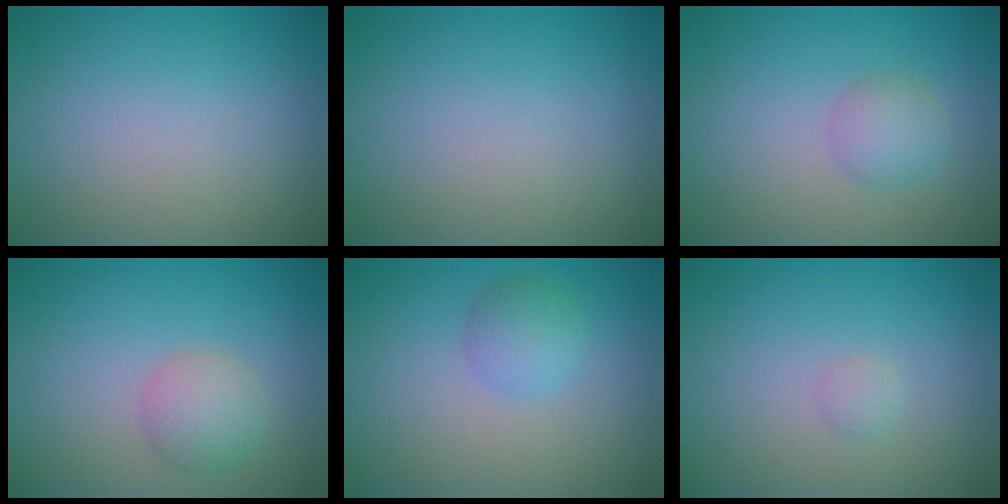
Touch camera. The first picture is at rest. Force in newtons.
{"total": 0.0}
{"total": 2.2, "press": 2.2, "slide": 0.1}
{"total": 2.7, "press": 2.7, "slide": 0.1}
{"total": 2.1, "press": 2.1, "slide": 0.0}
{"total": 0.7, "press": 0.7, "slide": 0.0}